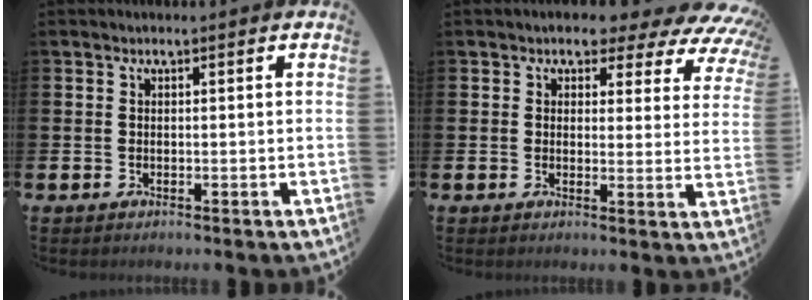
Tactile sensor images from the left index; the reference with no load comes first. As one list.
[{"total": 4.6, "force": [3.4, 2.3, 1.9], "torque": [-0.030, -0.032, 0.047]}]